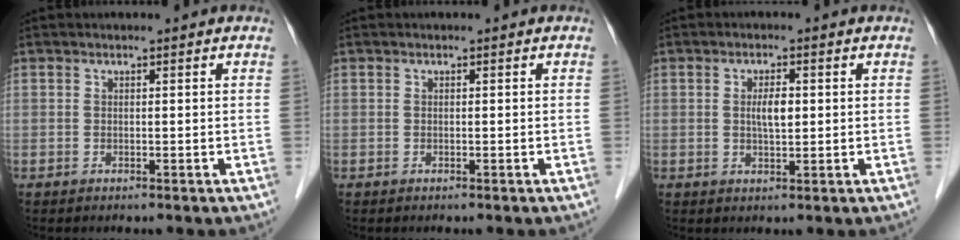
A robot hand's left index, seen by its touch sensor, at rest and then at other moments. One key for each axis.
{"total": 0.0}
{"total": 3.0, "fx": 0.3, "fy": 0.9, "fz": 2.8, "tx": -0.050, "ty": 0.002, "tz": 0.006}